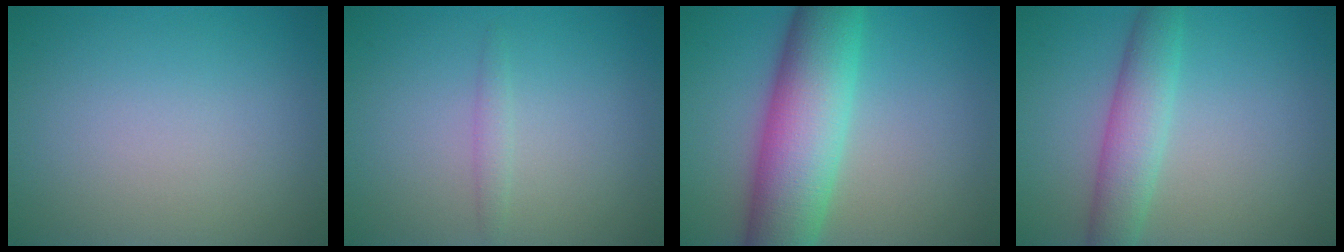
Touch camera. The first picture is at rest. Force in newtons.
{"total": 1.0, "press": 0.9, "slide": 0.2}
{"total": 9.9, "press": 9.9, "slide": 0.2}
{"total": 4.0, "press": 4.0, "slide": 0.1}